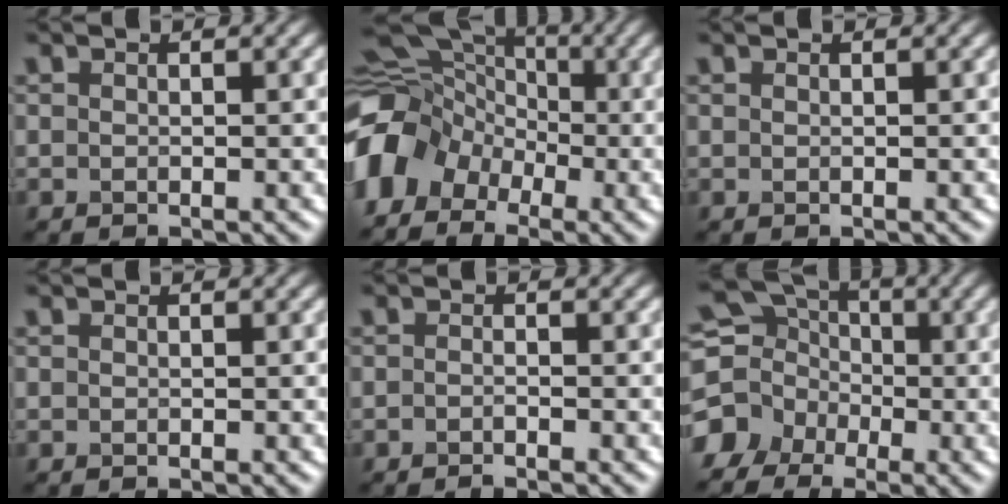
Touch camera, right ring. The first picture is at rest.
{"total": 8.9, "force": [-3.0, 6.8, 4.8], "torque": [-0.090, 0.002, -0.075]}
{"total": 0.0}
{"total": 0.0}
{"total": 0.8, "force": [-0.7, 0.1, 0.4], "torque": [-0.006, 0.000, -0.014]}
{"total": 7.3, "force": [-2.2, 6.4, 2.6], "torque": [-0.053, -0.003, -0.054]}